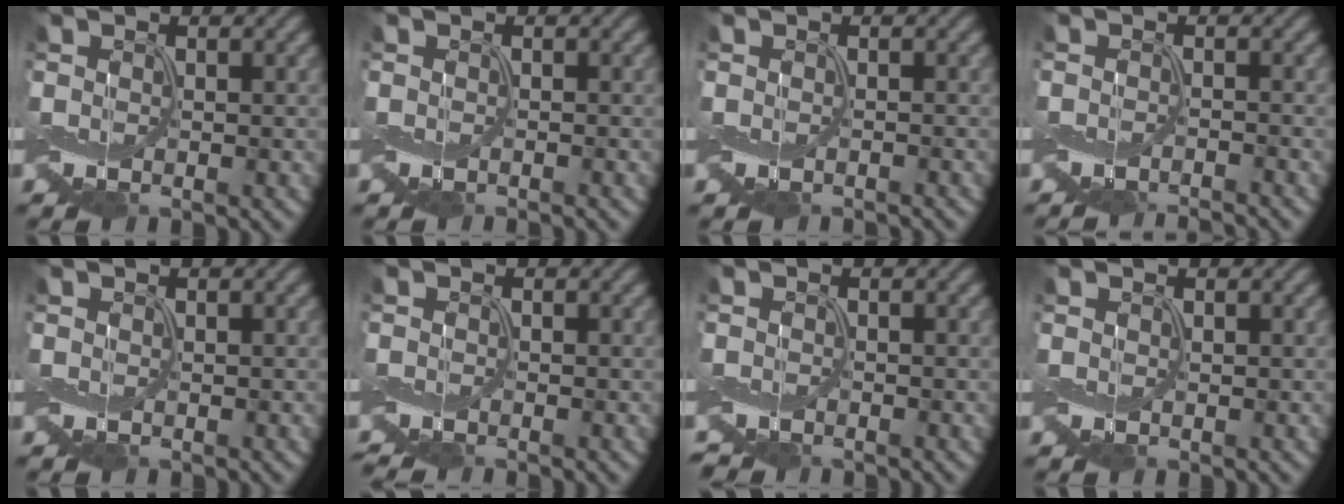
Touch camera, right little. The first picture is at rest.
{"total": 0.6, "force": [-0.5, 0.0, 0.3], "torque": [0.001, -0.002, -0.011]}
{"total": 0.5, "force": [-0.4, 0.1, 0.3], "torque": [-0.002, -0.003, -0.008]}
{"total": 3.0, "force": [-2.8, 0.1, 1.0], "torque": [-0.009, -0.011, -0.051]}
{"total": 0.0}
{"total": 1.2, "force": [-0.9, 0.0, 0.7], "torque": [-0.014, -0.003, -0.024]}
{"total": 0.7, "force": [-0.6, 0.3, 0.0], "torque": [0.001, 0.000, -0.013]}
{"total": 0.0}